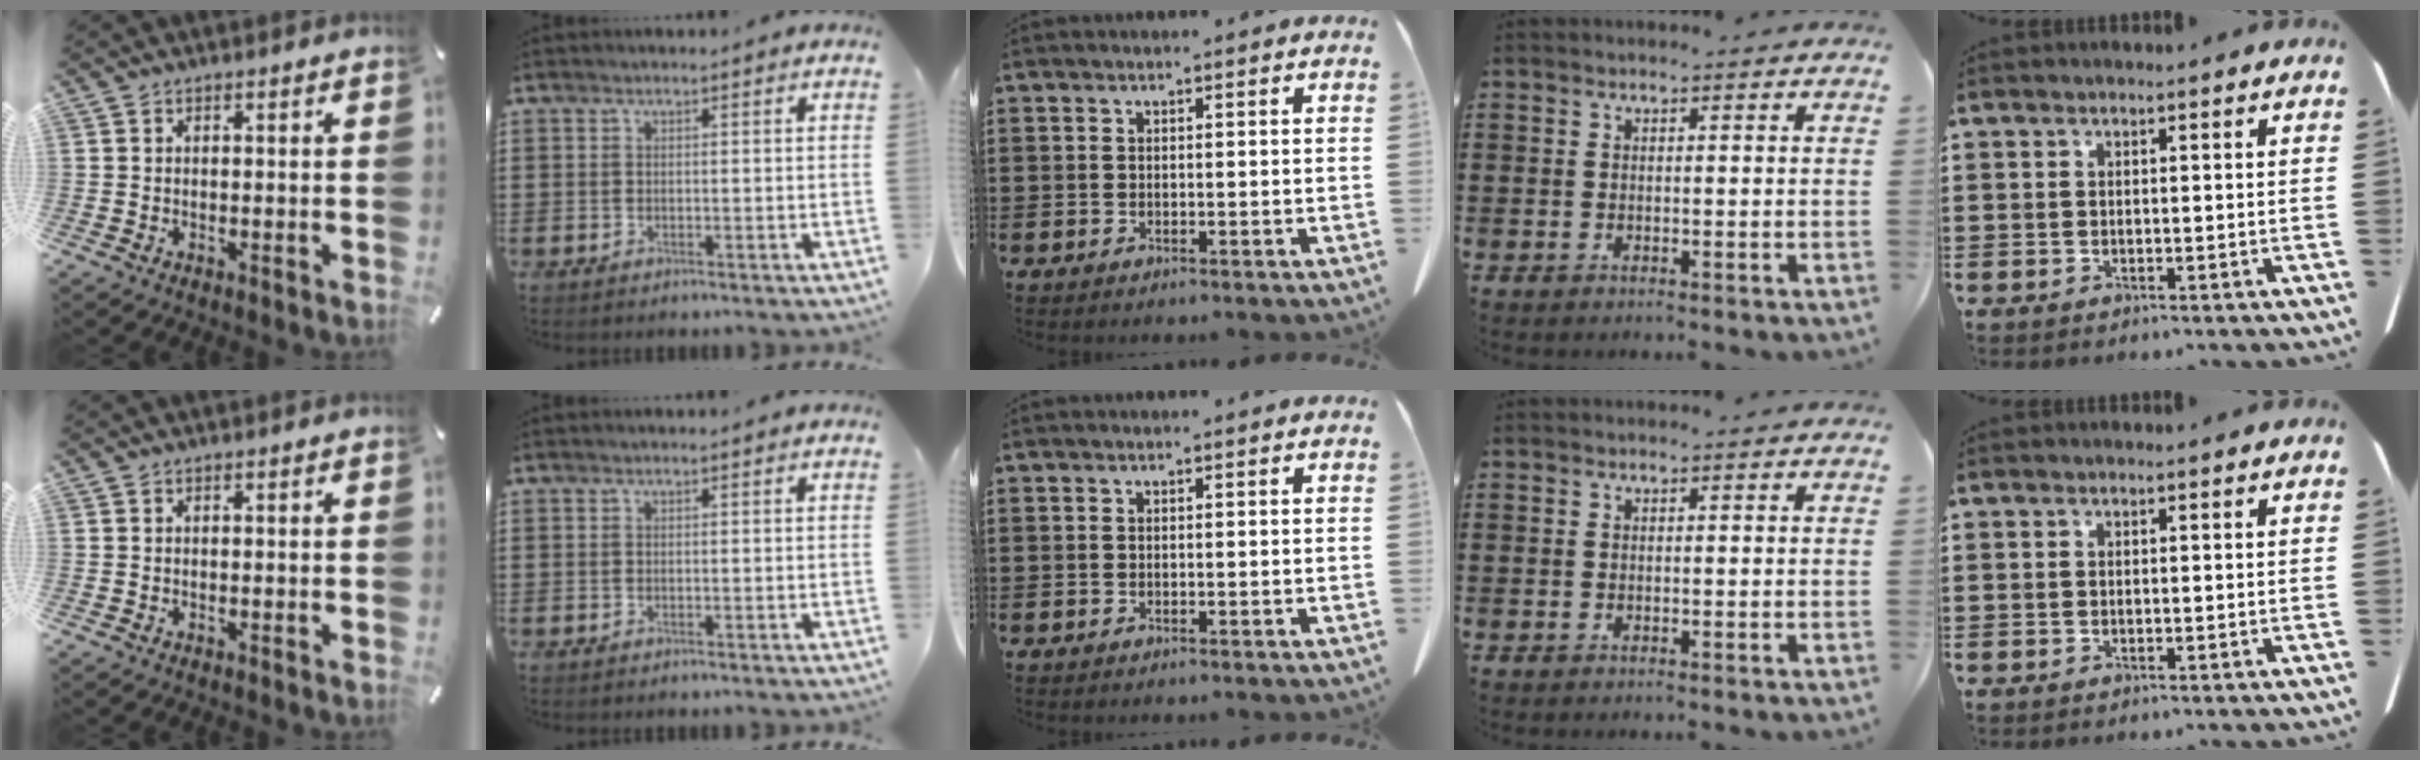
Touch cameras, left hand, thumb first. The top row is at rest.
{}